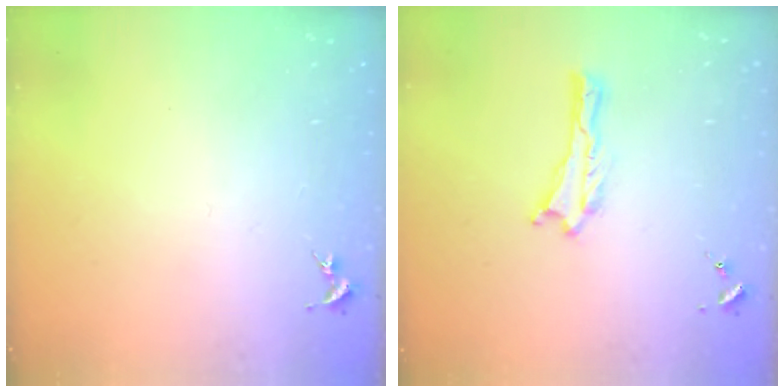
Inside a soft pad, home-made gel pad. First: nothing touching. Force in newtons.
{"total": 0.0}